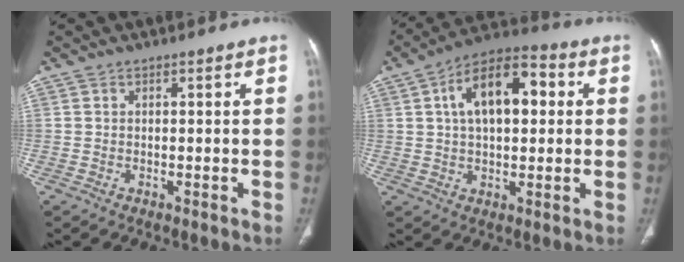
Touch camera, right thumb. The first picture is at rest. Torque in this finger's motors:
{"motor_torque": [-0.88, 1.40, 0.10, 0.32, 0.28]}